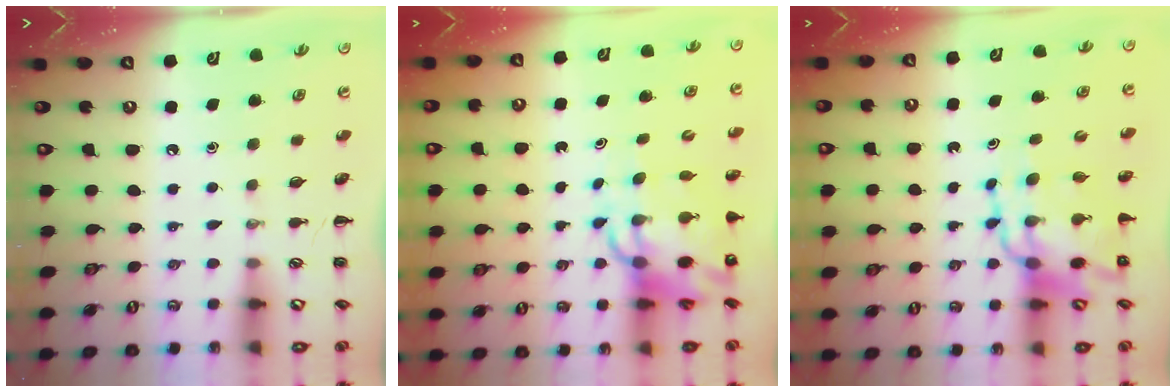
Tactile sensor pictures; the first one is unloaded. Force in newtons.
{"total": 11.5, "press": 11.1, "slide": 3.0}
{"total": 12.1, "press": 11.7, "slide": 3.2}